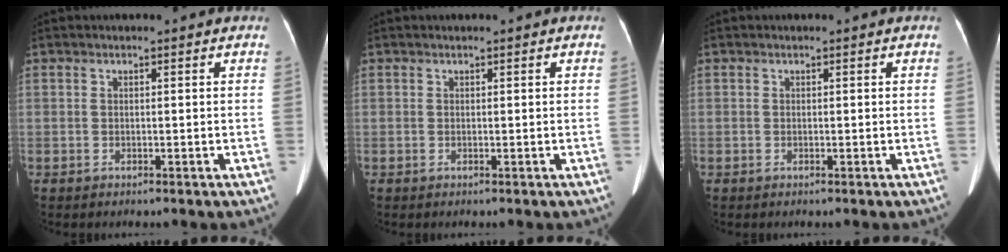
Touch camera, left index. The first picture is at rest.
{"total": 0.0}
{"total": 0.0}